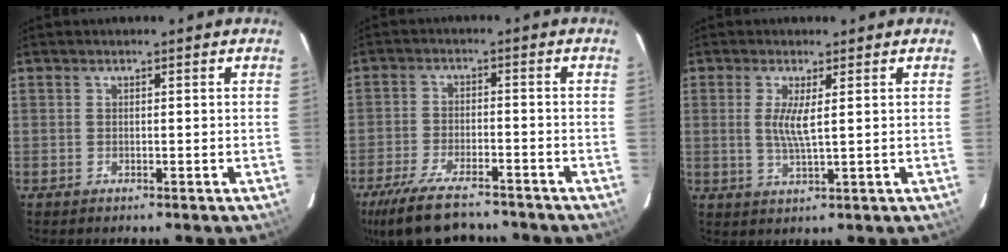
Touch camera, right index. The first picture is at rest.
{"total": 14.6, "force": [-11.9, 4.5, 7.2], "torque": [-0.164, -0.028, -0.199]}
{"total": 4.3, "force": [0.8, 0.3, 4.3], "torque": [-0.087, -0.009, 0.013]}